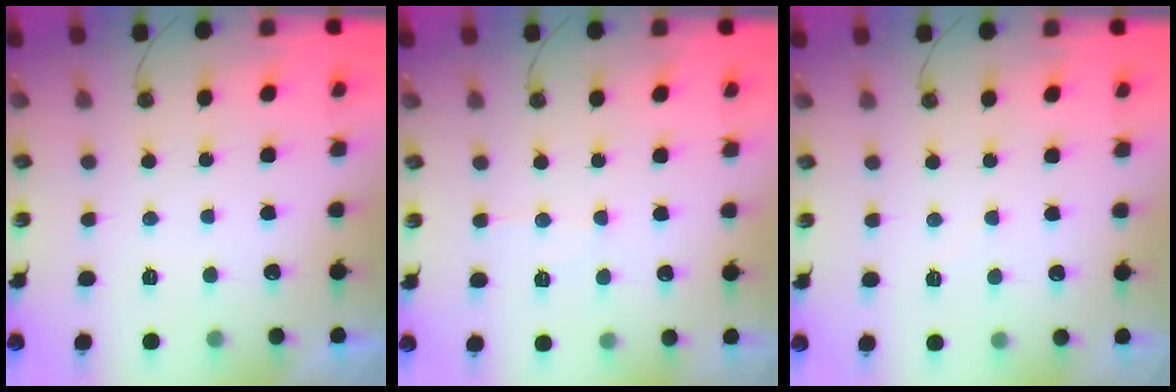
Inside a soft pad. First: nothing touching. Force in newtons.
{"total": 7.1, "press": 7.0, "slide": 0.8}
{"total": 5.9, "press": 5.9, "slide": 0.6}